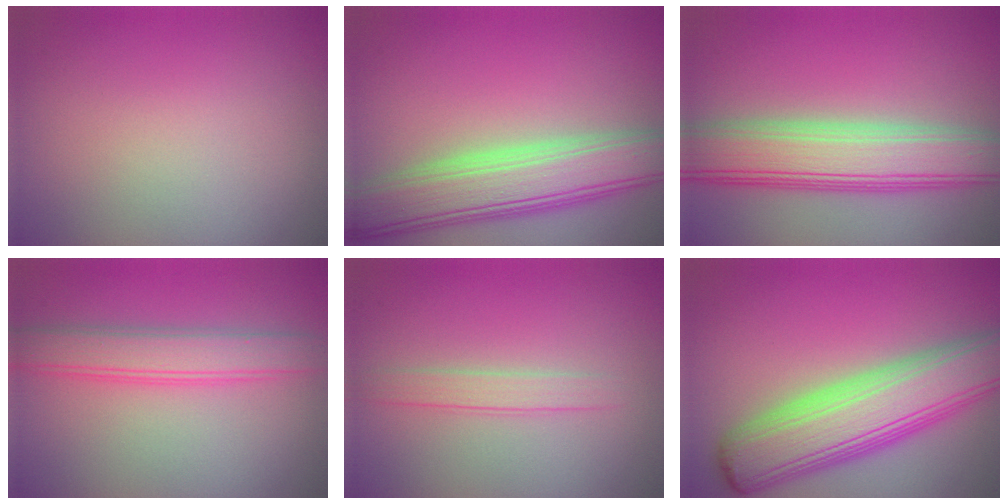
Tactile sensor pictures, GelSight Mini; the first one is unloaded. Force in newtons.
{"total": 7.6, "press": 7.6, "slide": 0.4}
{"total": 7.9, "press": 7.9, "slide": 0.2}
{"total": 3.8, "press": 3.8, "slide": 0.1}
{"total": 1.7, "press": 1.7, "slide": 0.1}
{"total": 9.3, "press": 9.3, "slide": 0.3}